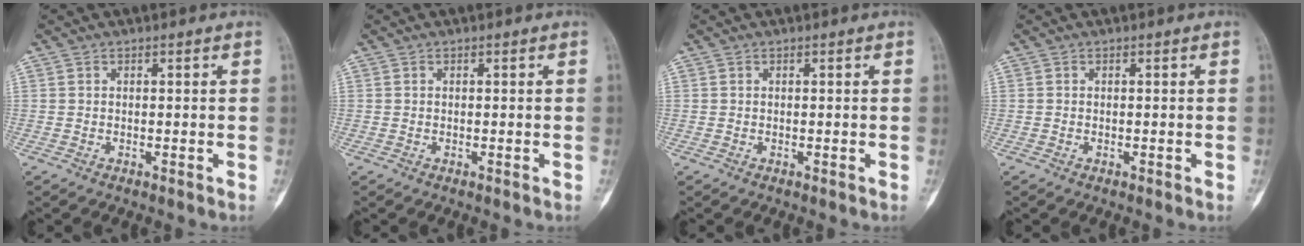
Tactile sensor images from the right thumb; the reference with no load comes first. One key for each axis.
{"total": 0.0}
{"total": 0.0}
{"total": 0.0}